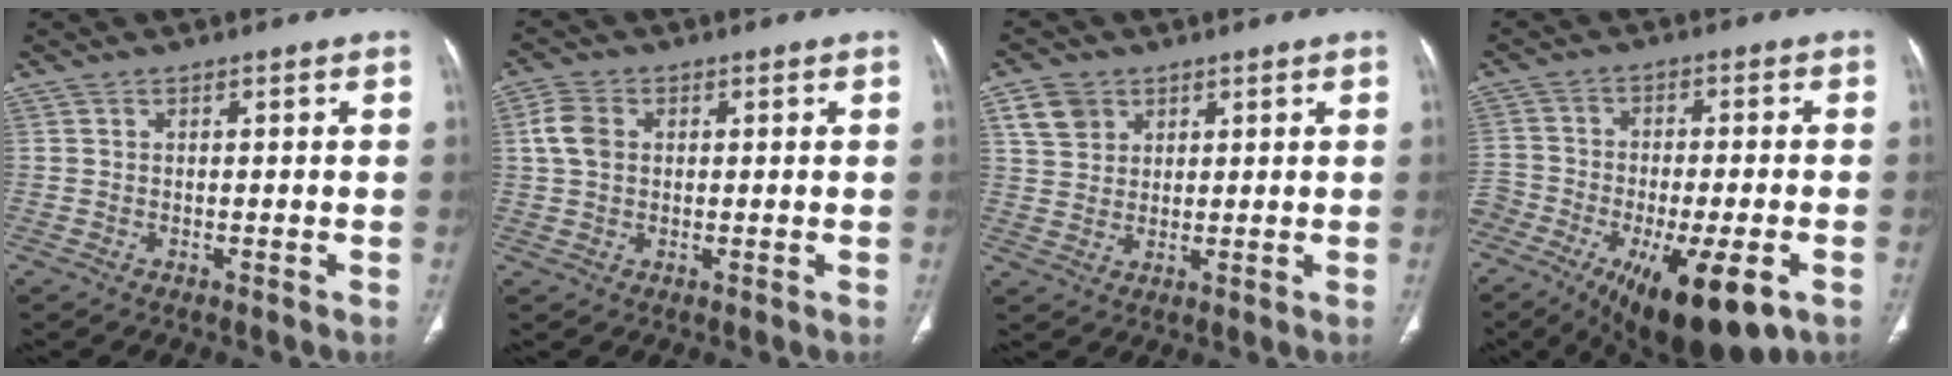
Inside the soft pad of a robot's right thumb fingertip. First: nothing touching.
{"total": 4.7, "force": [0.8, 3.5, 3.0], "torque": [-0.064, 0.007, 0.012]}
{"total": 5.6, "force": [2.8, 4.4, 2.2], "torque": [-0.025, -0.007, 0.057]}
{"total": 21.8, "force": [-11.4, 8.9, 16.3], "torque": [-0.298, 0.011, -0.182]}